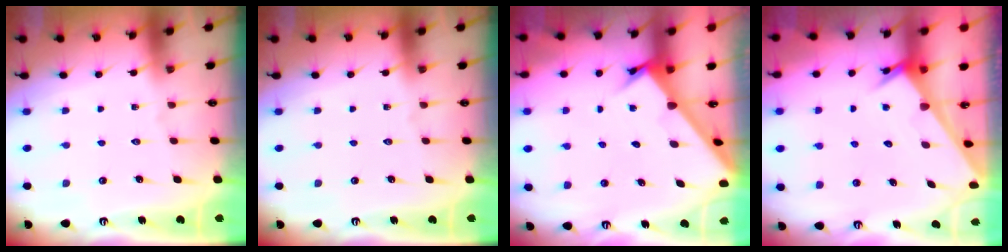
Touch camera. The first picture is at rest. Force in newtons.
{"total": 0.0}
{"total": 2.3, "press": 2.3, "slide": 0.3}
{"total": 2.4, "press": 2.4, "slide": 0.1}